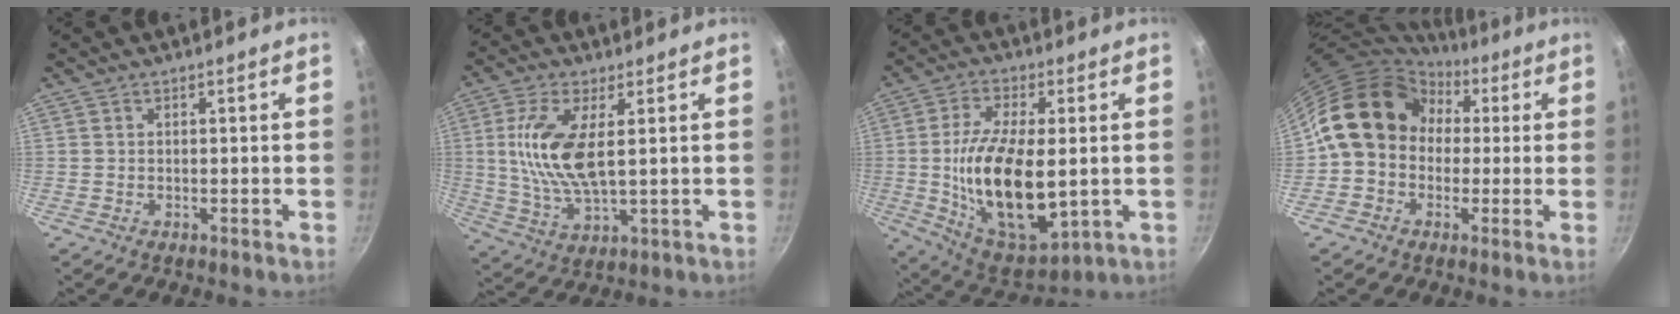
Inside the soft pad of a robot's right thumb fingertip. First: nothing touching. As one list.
[{"total": 12.3, "force": [2.3, 5.1, 11.0], "torque": [-0.229, -0.006, 0.048]}, {"total": 20.0, "force": [-0.7, 9.1, 17.7], "torque": [-0.316, -0.003, -0.001]}, {"total": 14.2, "force": [2.4, 12.0, 7.3], "torque": [-0.086, 0.034, 0.021]}]